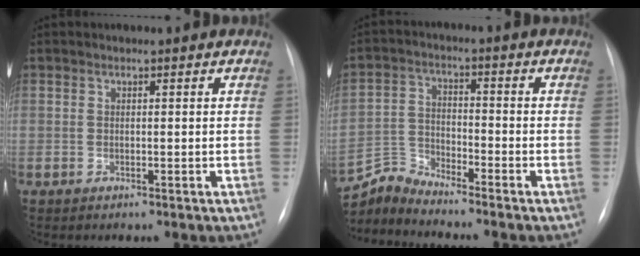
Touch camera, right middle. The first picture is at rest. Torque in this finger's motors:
{"motor_torque": [-0.56, -0.05, -0.12, -0.04]}